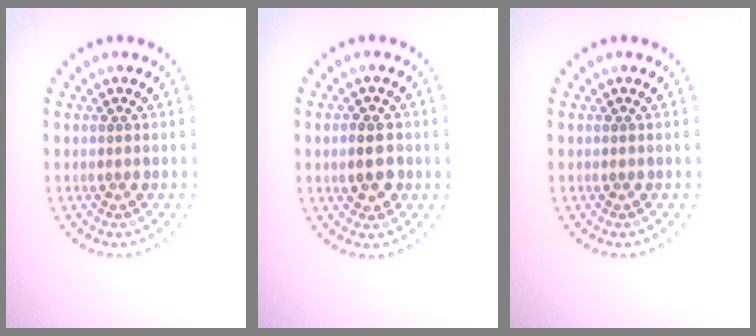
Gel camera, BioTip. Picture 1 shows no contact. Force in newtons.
{"total": 3.0, "press": 3.0, "slide": 0.3}
{"total": 0.0}